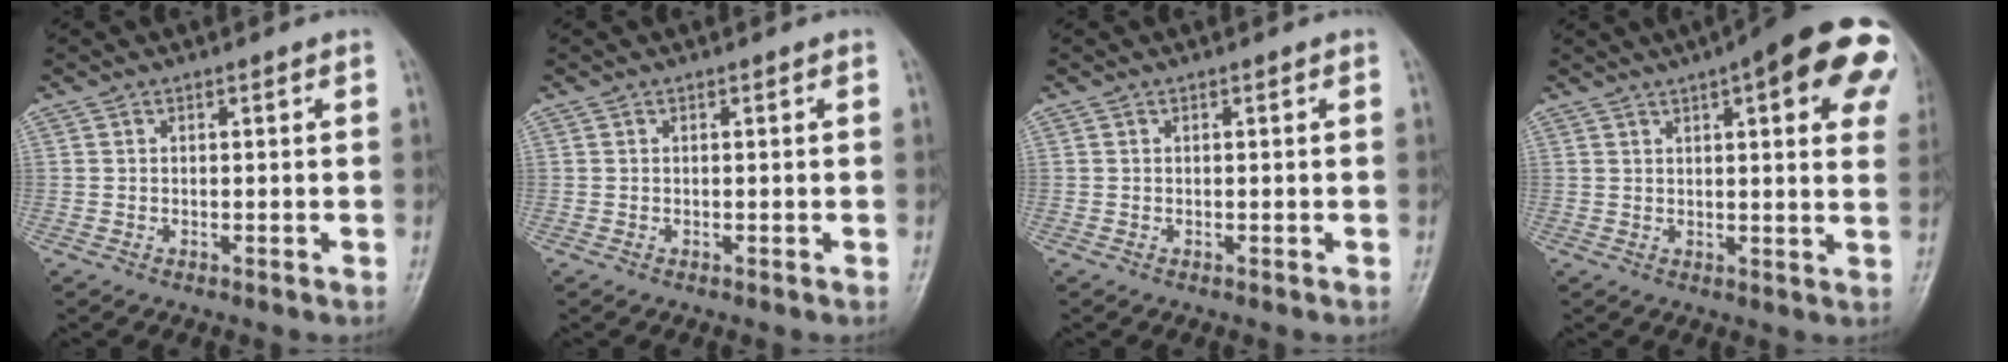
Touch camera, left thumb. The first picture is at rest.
{"total": 0.0}
{"total": 0.0}
{"total": 20.8, "force": [9.2, 6.0, 17.7], "torque": [-0.205, 0.002, 0.107]}